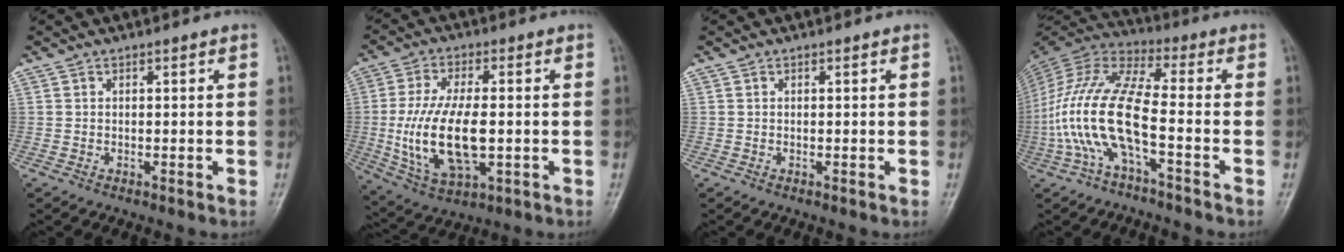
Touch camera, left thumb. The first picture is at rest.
{"total": 15.9, "force": [-1.6, 7.6, 13.9], "torque": [-0.274, -0.003, -0.019]}
{"total": 0.0}
{"total": 15.8, "force": [-4.8, 4.8, 14.2], "torque": [-0.319, 0.046, -0.099]}